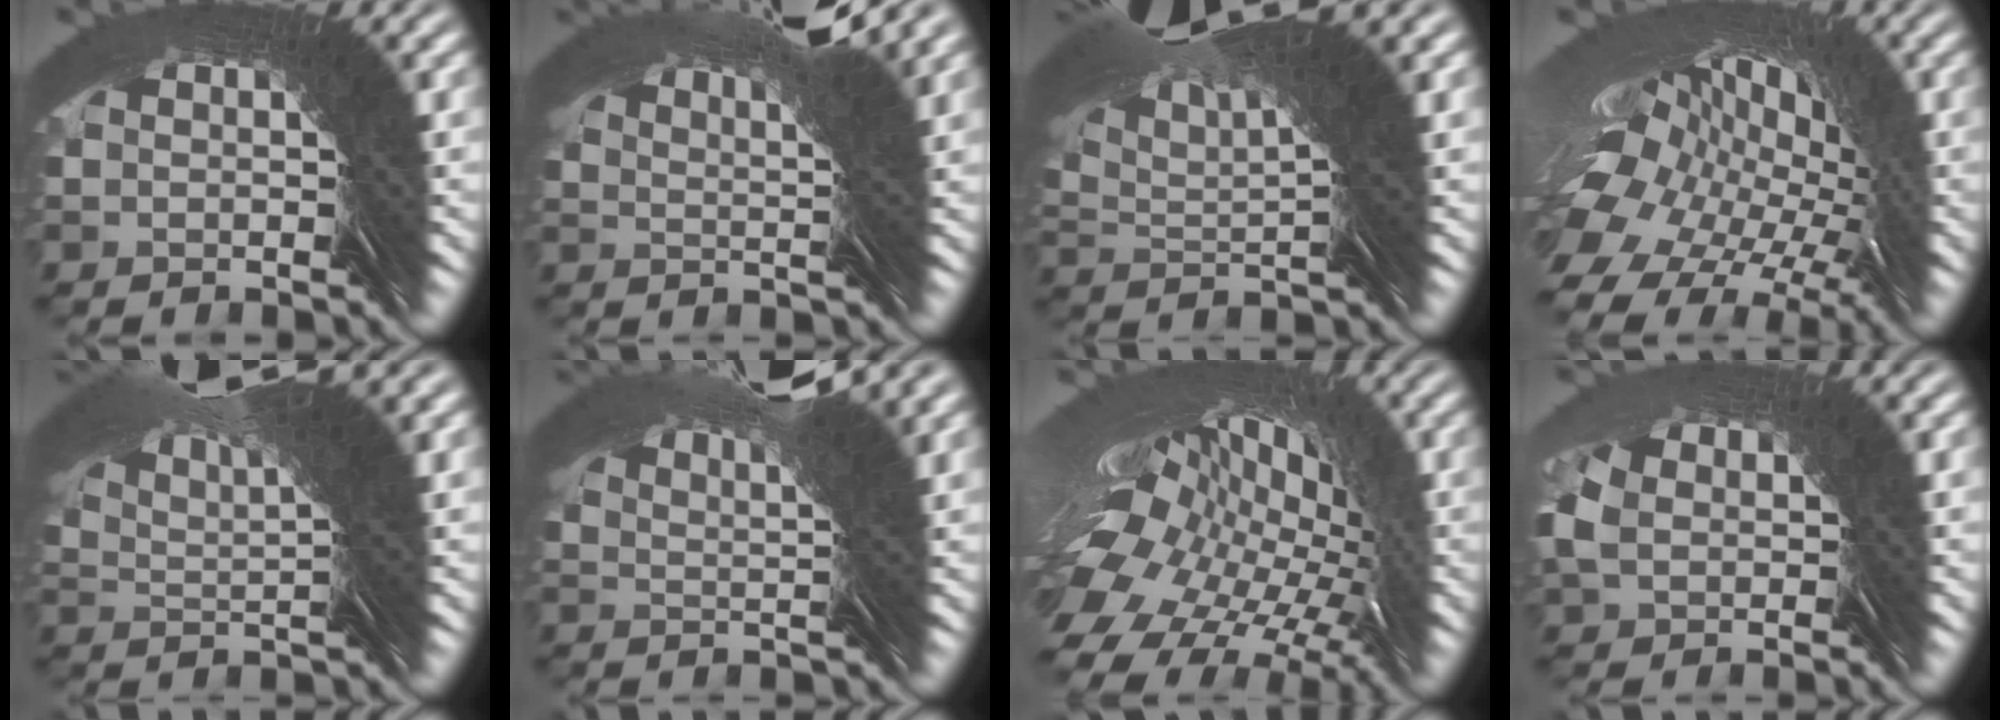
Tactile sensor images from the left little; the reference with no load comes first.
{"total": 6.5, "force": [4.5, -4.7, 0.3], "torque": [-0.004, 0.053, 0.064]}
{"total": 8.1, "force": [5.4, -0.9, 6.0], "torque": [-0.089, 0.057, 0.077]}
{"total": 7.7, "force": [2.8, 5.3, 4.9], "torque": [-0.063, 0.017, 0.035]}
{"total": 8.1, "force": [6.1, -1.3, 5.2], "torque": [-0.086, 0.058, 0.087]}
{"total": 6.8, "force": [5.2, -3.7, 2.3], "torque": [-0.040, 0.058, 0.073]}
{"total": 8.8, "force": [2.9, 6.3, 5.5], "torque": [-0.086, 0.009, 0.041]}
{"total": 1.1, "force": [1.0, -0.3, -0.5], "torque": [0.016, 0.015, 0.013]}